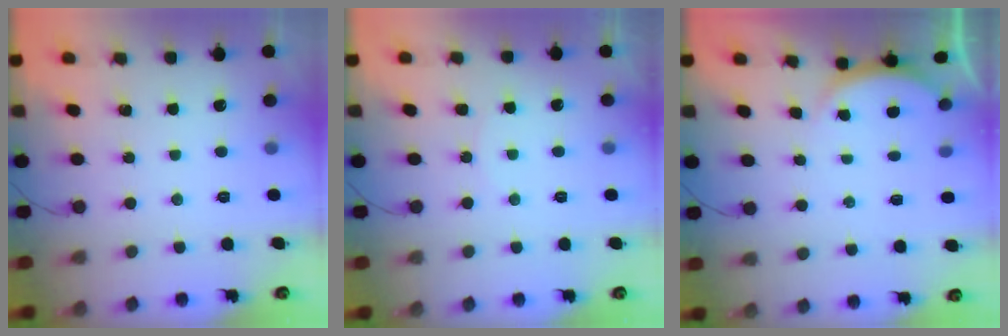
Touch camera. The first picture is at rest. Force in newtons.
{"total": 2.6, "press": 2.5, "slide": 0.6}
{"total": 2.9, "press": 2.2, "slide": 1.8}